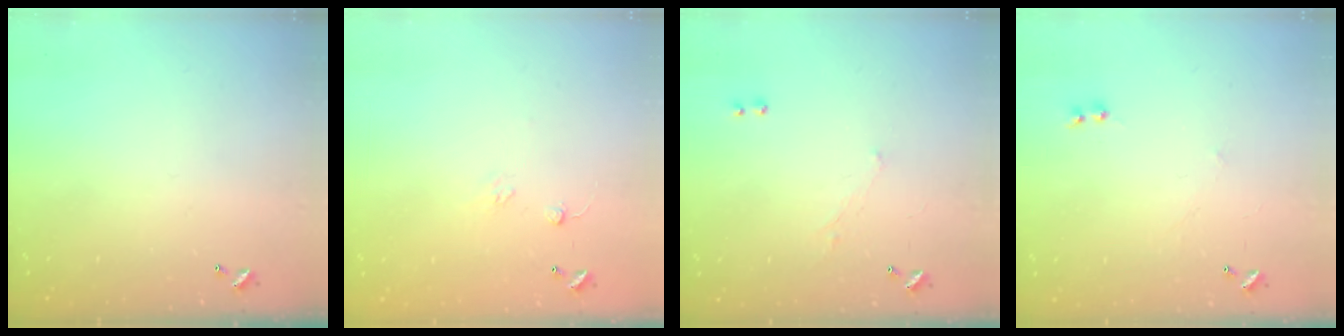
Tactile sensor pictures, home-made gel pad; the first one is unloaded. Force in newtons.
{"total": 6.7, "press": 6.6, "slide": 0.6}
{"total": 1.2, "press": 0.8, "slide": 0.9}
{"total": 1.2, "press": 1.2, "slide": 0.3}